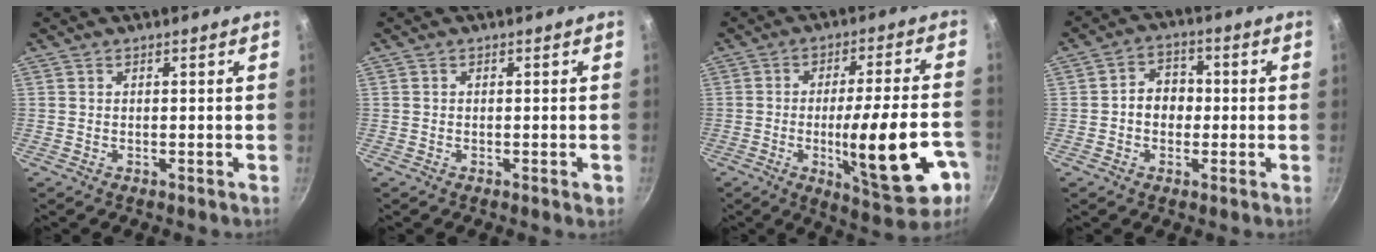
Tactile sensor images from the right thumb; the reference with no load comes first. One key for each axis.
{"total": 1.1, "fx": -0.5, "fy": 0.3, "fz": 1.0, "tx": -0.014, "ty": 0.002, "tz": -0.009}
{"total": 19.8, "fx": -6.3, "fy": 5.3, "fz": 18.0, "tx": -0.239, "ty": 0.020, "tz": -0.079}
{"total": 6.0, "fx": -0.5, "fy": 4.9, "fz": 3.4, "tx": -0.020, "ty": 0.016, "tz": -0.014}